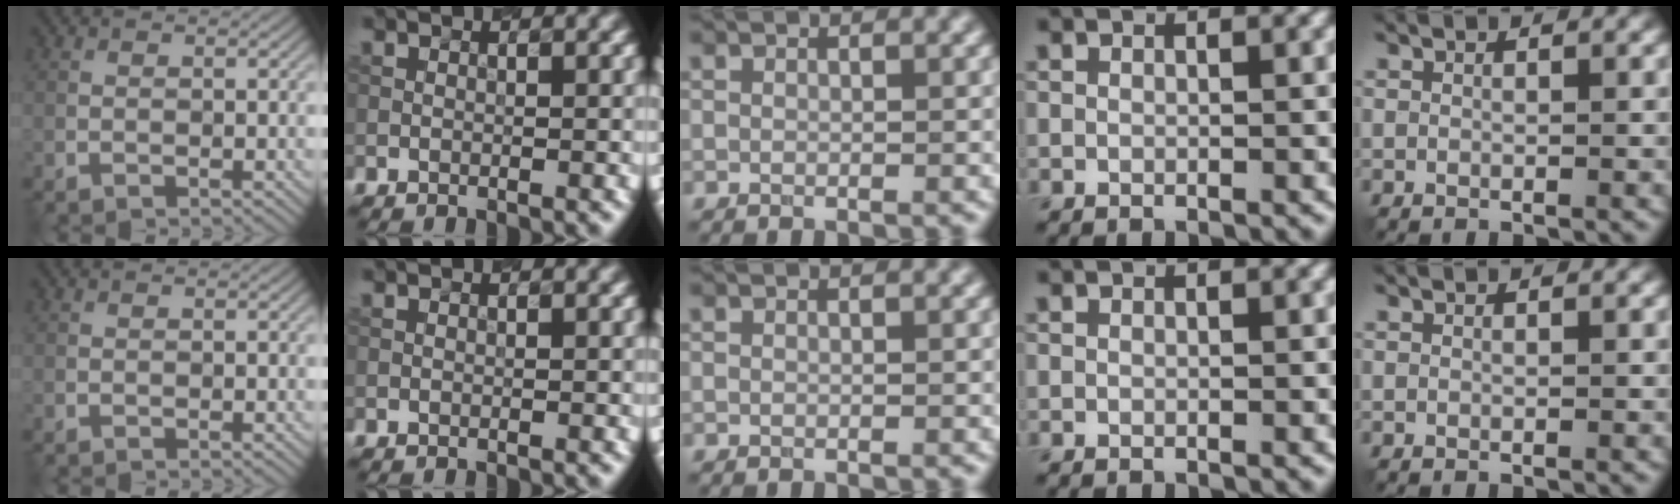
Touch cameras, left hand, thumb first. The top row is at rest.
{}